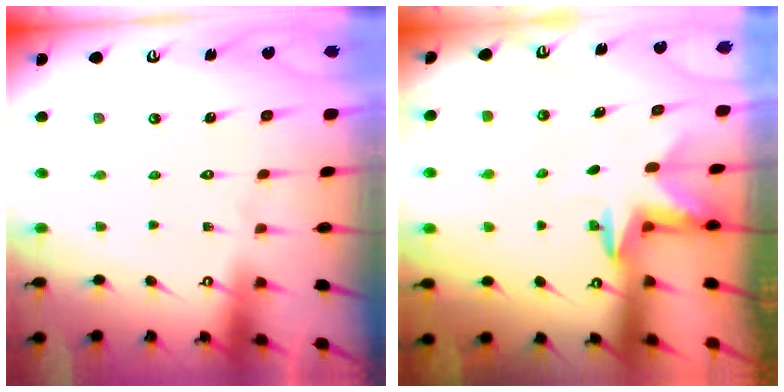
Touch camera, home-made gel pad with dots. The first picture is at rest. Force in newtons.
{"total": 2.8, "press": 2.7, "slide": 0.7}